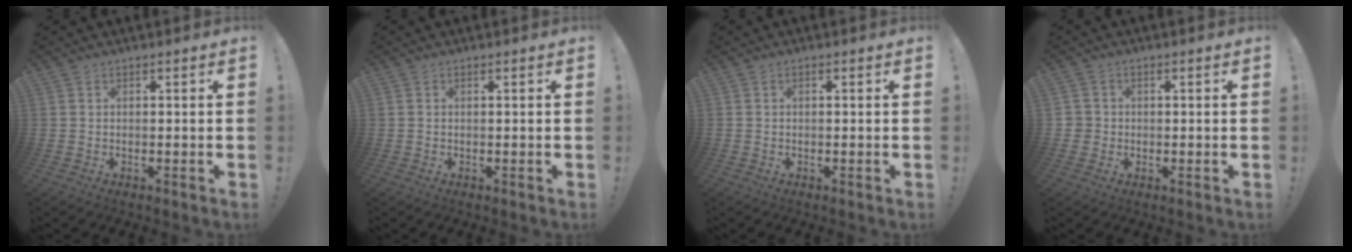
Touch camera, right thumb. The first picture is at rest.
{"total": 0.0}
{"total": 0.5, "force": [-0.1, 0.4, 0.2], "torque": [-0.011, 0.005, -0.001]}
{"total": 2.5, "force": [-0.3, 2.5, 0.6], "torque": [-0.011, 0.008, -0.005]}